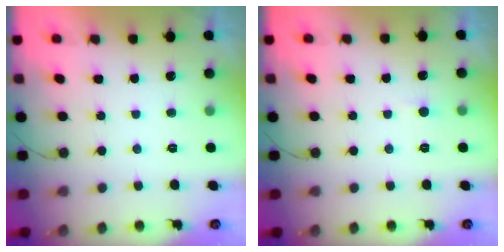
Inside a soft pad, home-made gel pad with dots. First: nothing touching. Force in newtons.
{"total": 1.6, "press": 1.6, "slide": 0.1}